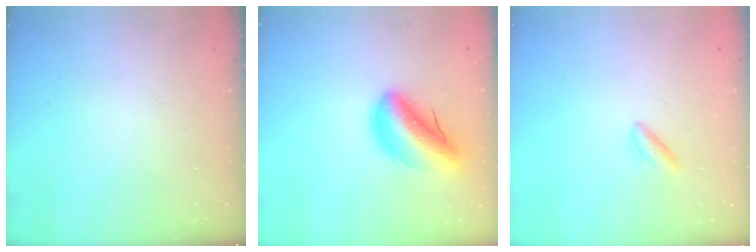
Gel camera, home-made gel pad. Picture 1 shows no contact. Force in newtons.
{"total": 11.9, "press": 11.4, "slide": 3.3}
{"total": 3.6, "press": 3.3, "slide": 1.4}